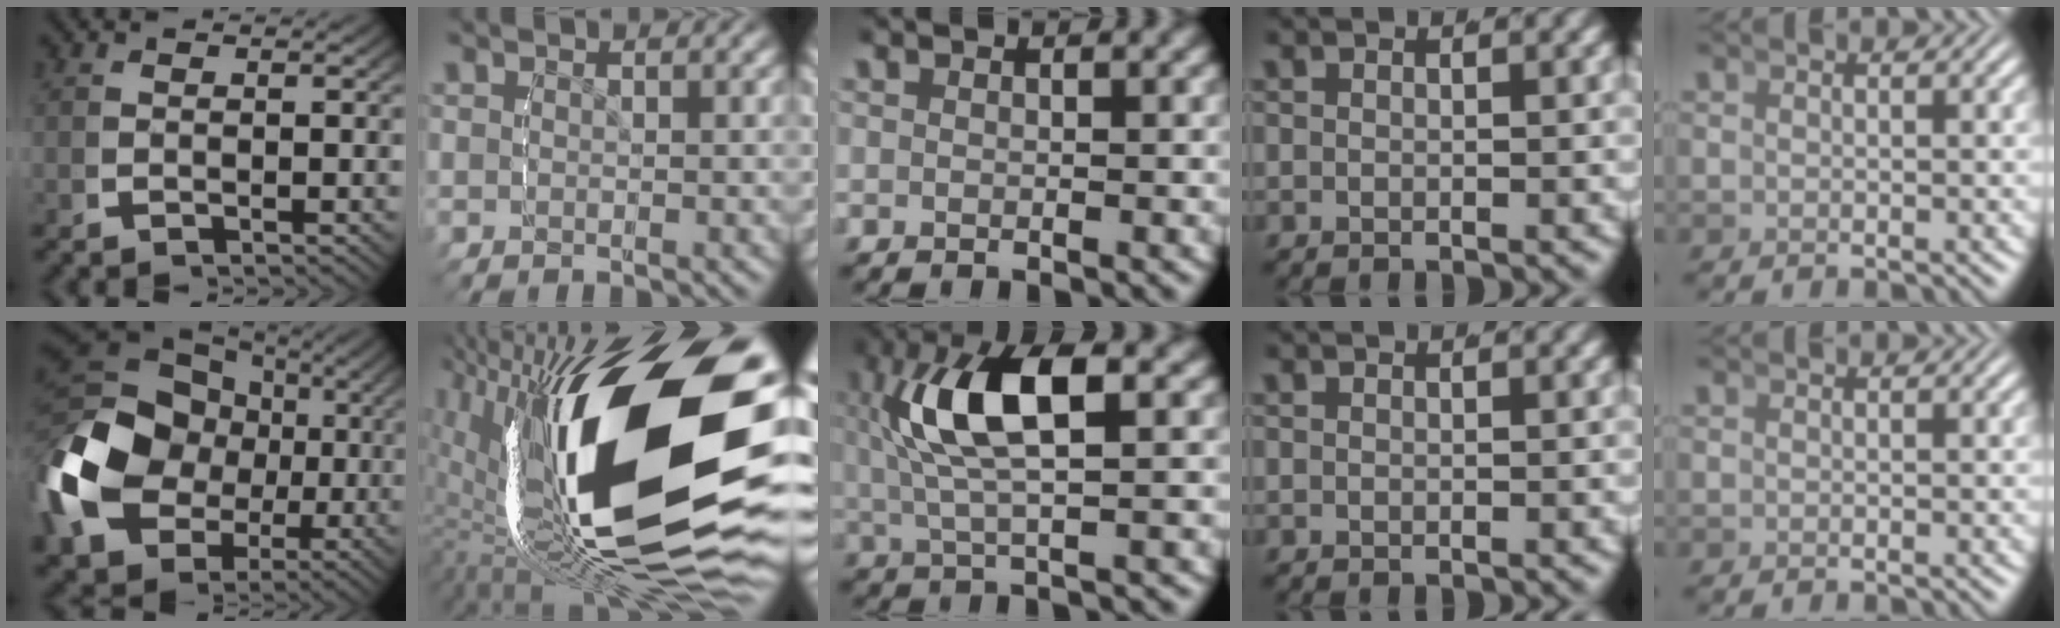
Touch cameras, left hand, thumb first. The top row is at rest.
{"thumb": {"total": 15.7, "force": [-0.6, 12.4, 9.7], "torque": [-0.249, -0.059, 0.020]}, "index": {"total": 23.9, "force": [-3.2, 11.0, 21.0], "torque": [-0.349, 0.005, -0.047]}, "middle": {"total": 8.3, "force": [1.5, 3.0, 7.6], "torque": [-0.161, 0.013, 0.023]}}